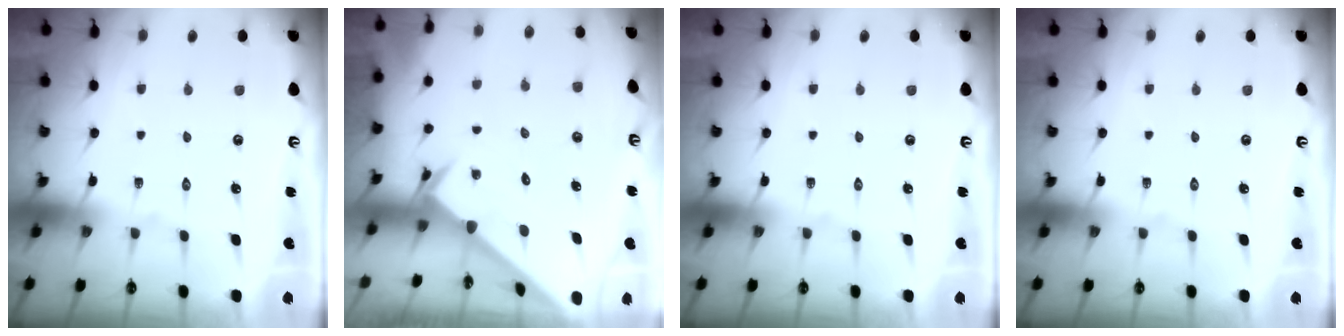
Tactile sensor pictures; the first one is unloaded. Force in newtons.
{"total": 2.4, "press": 2.4, "slide": 0.1}
{"total": 0.0}
{"total": 0.0}